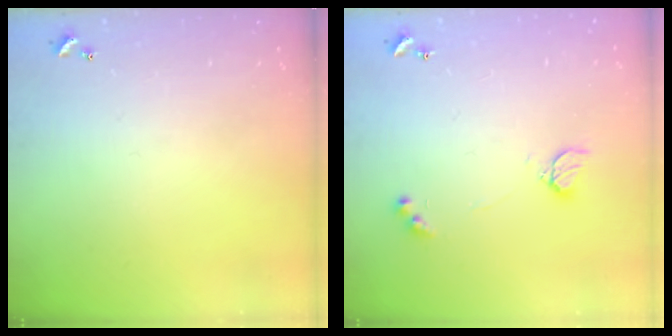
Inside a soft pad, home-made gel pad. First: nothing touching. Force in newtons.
{"total": 5.3, "press": 5.2, "slide": 0.8}